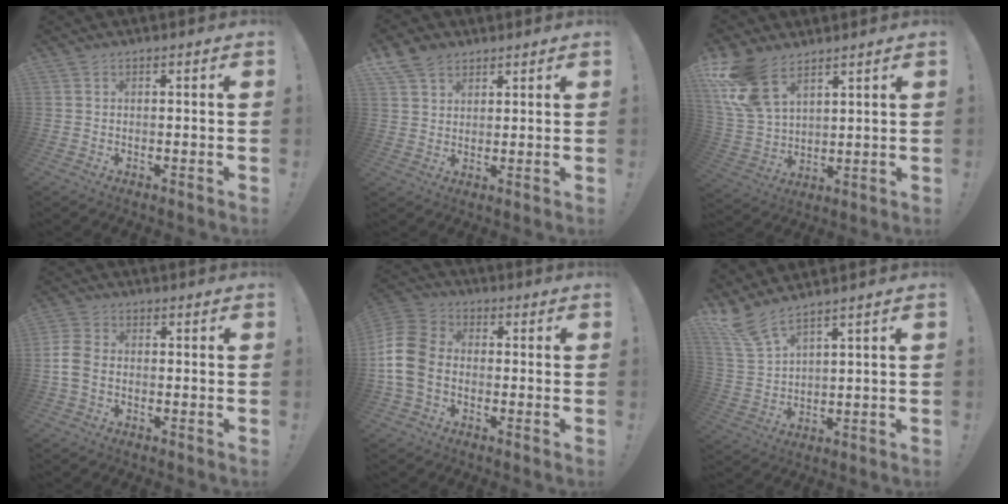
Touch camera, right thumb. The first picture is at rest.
{"total": 7.0, "force": [4.7, 4.6, 2.5], "torque": [-0.043, -0.018, 0.093]}
{"total": 14.8, "force": [9.2, 8.0, 8.3], "torque": [-0.174, -0.045, 0.178]}
{"total": 6.7, "force": [-1.3, 4.7, 4.6], "torque": [-0.110, 0.006, -0.021]}
{"total": 13.3, "force": [-2.5, 9.8, 8.6], "torque": [-0.178, 0.027, -0.045]}
{"total": 7.4, "force": [6.0, 1.5, 4.0], "torque": [-0.093, -0.027, 0.116]}